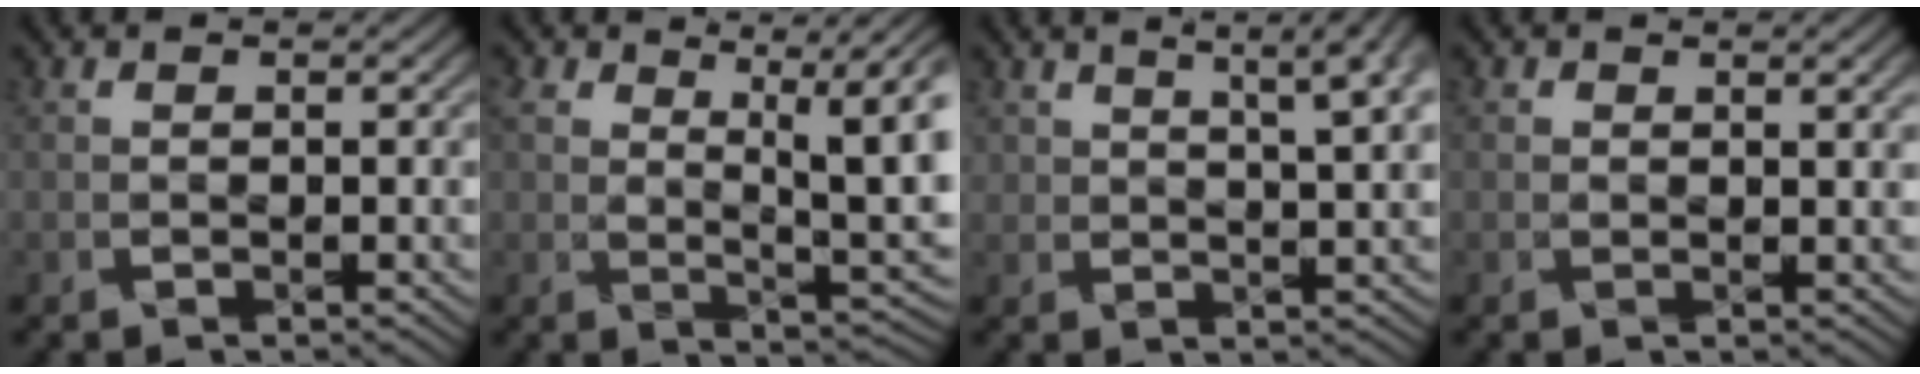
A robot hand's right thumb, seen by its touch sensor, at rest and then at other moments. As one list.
[{"total": 10.5, "force": [3.5, 4.4, 8.9], "torque": [-0.161, -0.004, 0.059]}, {"total": 8.7, "force": [4.8, 2.8, 6.6], "torque": [-0.092, 0.022, 0.063]}, {"total": 1.6, "force": [1.0, 0.5, 1.1], "torque": [-0.016, 0.000, 0.016]}]